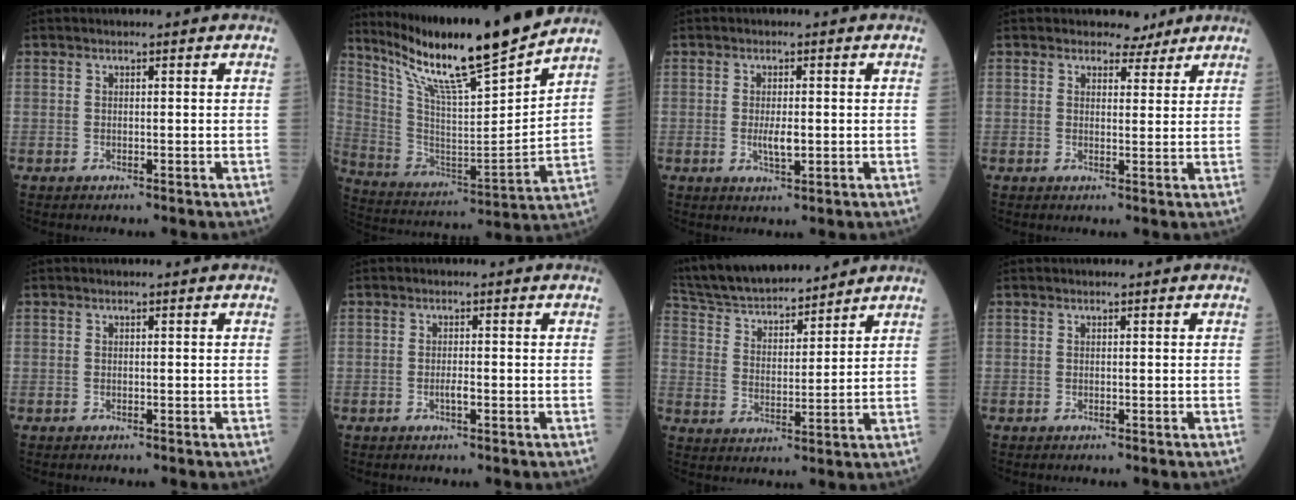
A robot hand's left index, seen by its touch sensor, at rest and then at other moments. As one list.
[{"total": 19.5, "force": [16.2, -0.3, 10.8], "torque": [-0.190, -0.023, 0.281]}, {"total": 2.8, "force": [-0.3, 0.8, 2.7], "torque": [-0.054, -0.004, -0.002]}, {"total": 3.1, "force": [2.7, 1.4, 0.3], "torque": [-0.003, -0.002, 0.035]}, {"total": 0.0}, {"total": 1.3, "force": [-0.5, 0.2, 1.1], "torque": [-0.023, 0.000, -0.009]}, {"total": 17.7, "force": [16.1, 3.8, 6.2], "torque": [-0.123, 0.026, 0.277]}, {"total": 0.0}]